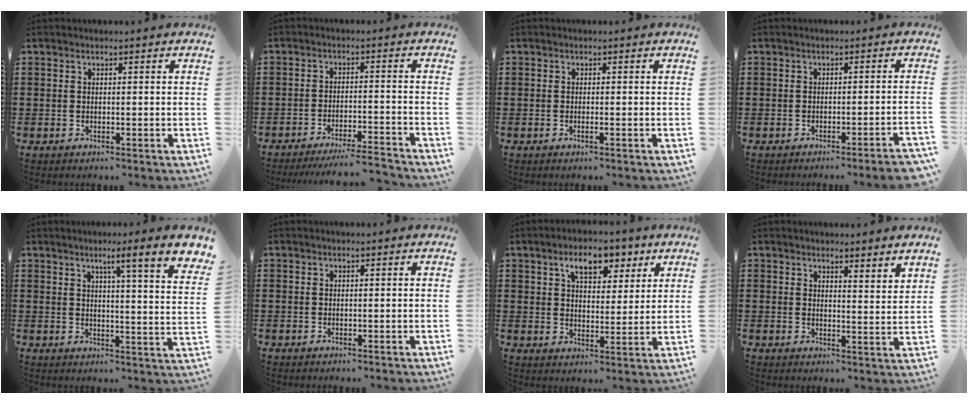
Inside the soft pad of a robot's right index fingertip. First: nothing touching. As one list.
[{"total": 4.5, "force": [-4.2, -0.4, 1.5], "torque": [-0.025, -0.010, -0.084]}, {"total": 0.7, "force": [-0.3, 0.0, 0.6], "torque": [-0.010, -0.004, -0.006]}, {"total": 2.2, "force": [-1.7, -0.4, 1.3], "torque": [-0.022, -0.004, -0.032]}, {"total": 5.6, "force": [3.3, -0.6, 4.6], "torque": [-0.077, -0.033, 0.039]}, {"total": 0.0}, {"total": 6.8, "force": [4.5, 3.3, 3.9], "torque": [-0.063, -0.003, 0.072]}, {"total": 2.6, "force": [2.6, 0.0, 0.2], "torque": [-0.013, -0.004, 0.051]}]